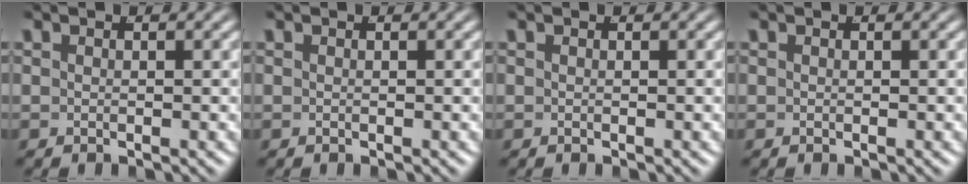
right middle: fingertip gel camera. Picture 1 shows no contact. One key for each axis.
{"total": 0.0}
{"total": 0.0}
{"total": 0.0}